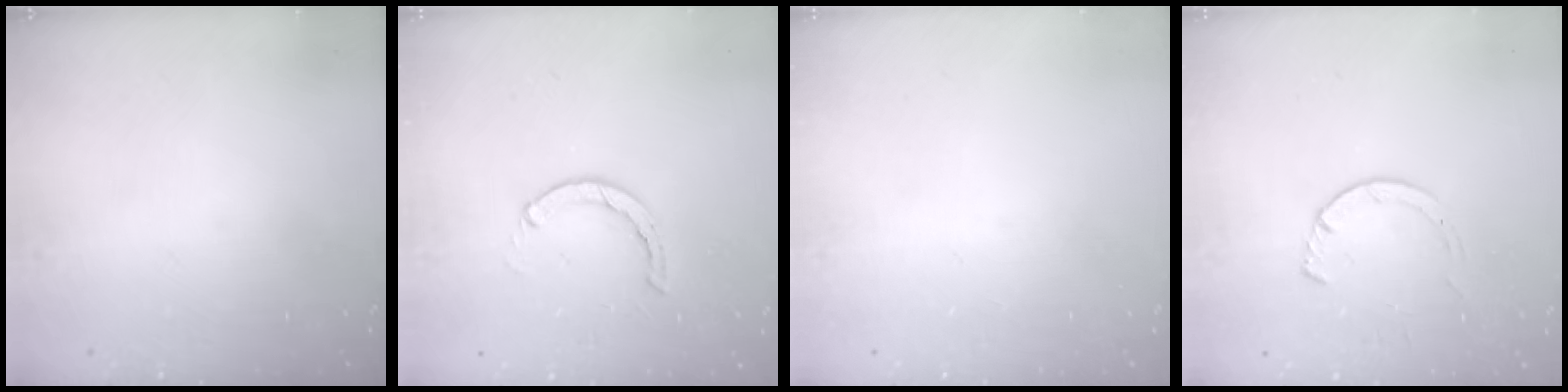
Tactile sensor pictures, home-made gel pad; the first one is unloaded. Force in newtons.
{"total": 2.8, "press": 2.7, "slide": 0.4}
{"total": 0.0}
{"total": 3.6, "press": 3.6, "slide": 0.5}